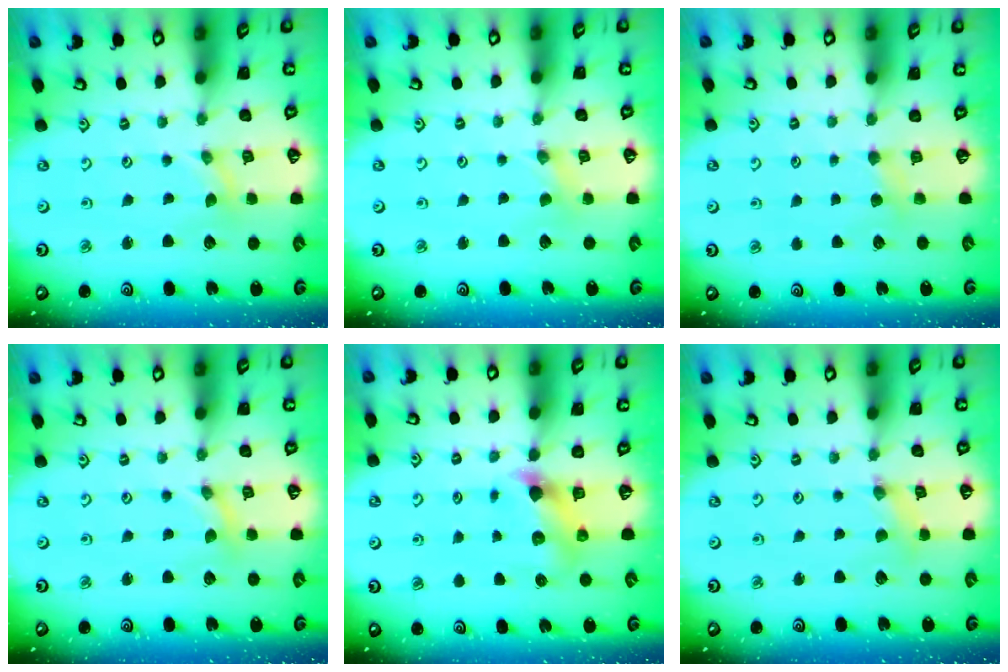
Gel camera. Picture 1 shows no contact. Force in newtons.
{"total": 0.8, "press": 0.8, "slide": 0.1}
{"total": 2.9, "press": 2.9, "slide": 0.5}
{"total": 0.0}
{"total": 7.2, "press": 7.2, "slide": 0.6}
{"total": 1.3, "press": 1.3, "slide": 0.3}